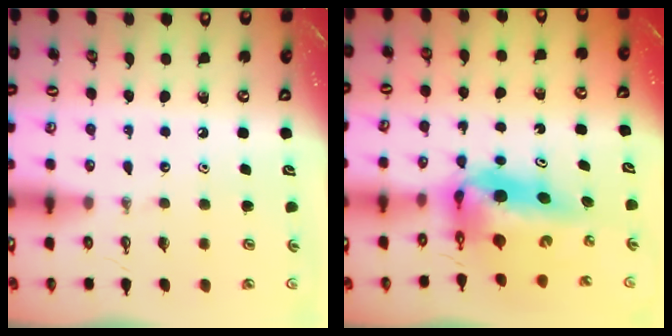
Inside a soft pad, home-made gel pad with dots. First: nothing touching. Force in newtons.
{"total": 9.7, "press": 9.5, "slide": 1.7}